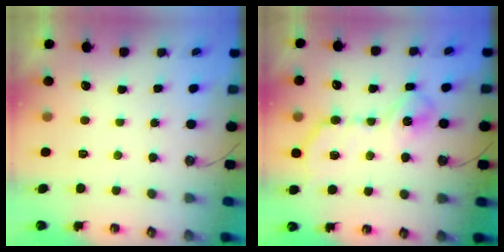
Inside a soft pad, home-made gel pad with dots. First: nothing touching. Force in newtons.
{"total": 12.6, "press": 12.6, "slide": 0.4}